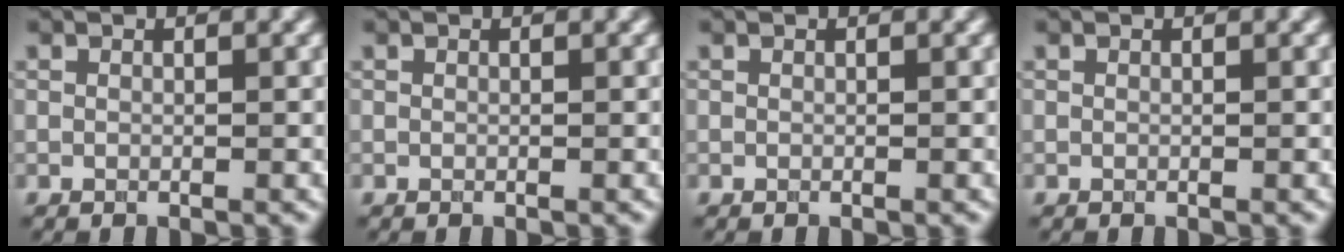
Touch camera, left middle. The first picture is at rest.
{"total": 0.0}
{"total": 0.0}
{"total": 0.0}